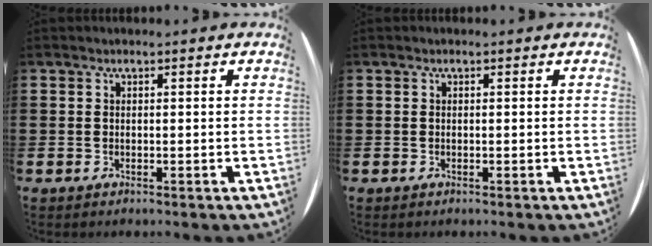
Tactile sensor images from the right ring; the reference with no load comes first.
{"total": 0.0}